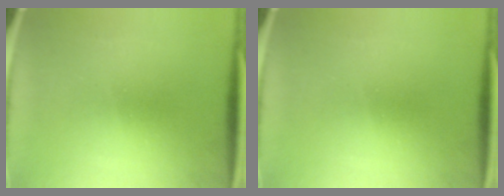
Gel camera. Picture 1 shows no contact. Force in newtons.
{"total": 0.0}